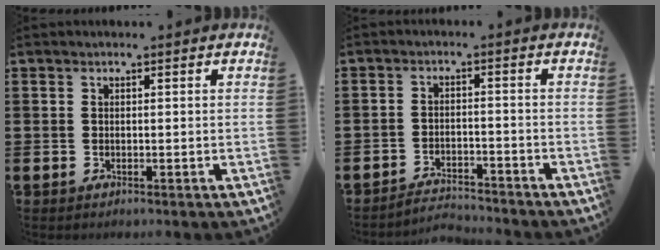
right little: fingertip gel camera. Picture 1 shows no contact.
{"total": 2.7, "force": [-2.7, 0.1, -0.2], "torque": [-0.005, 0.002, -0.061]}